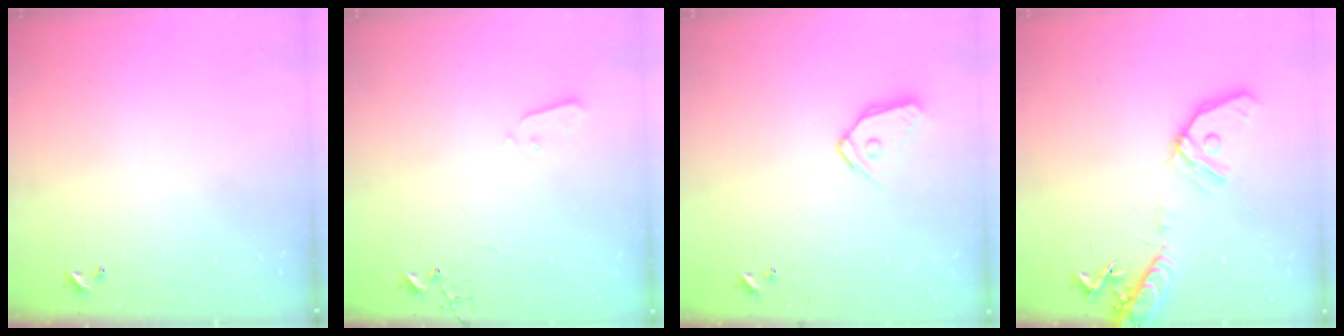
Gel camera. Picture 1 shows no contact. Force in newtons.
{"total": 3.0, "press": 3.0, "slide": 0.3}
{"total": 9.8, "press": 9.8, "slide": 0.9}
{"total": 15.4, "press": 15.2, "slide": 2.8}